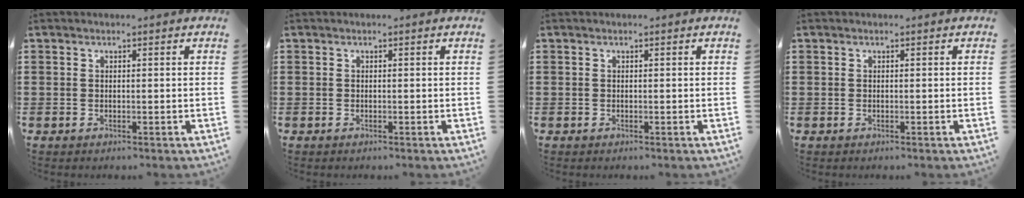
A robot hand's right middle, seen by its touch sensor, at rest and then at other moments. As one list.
[{"total": 0.0}, {"total": 0.0}, {"total": 0.0}]